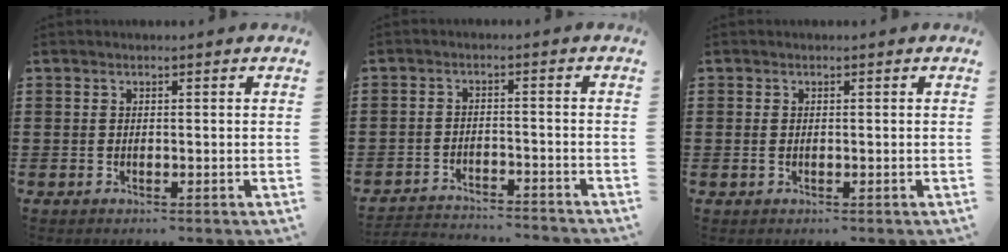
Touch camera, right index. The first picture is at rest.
{"total": 3.1, "force": [-3.0, 0.2, 0.1], "torque": [-0.007, 0.001, -0.066]}
{"total": 0.9, "force": [-0.1, 0.5, 0.7], "torque": [-0.015, 0.002, -0.003]}